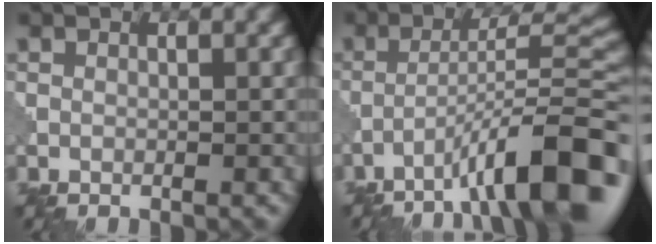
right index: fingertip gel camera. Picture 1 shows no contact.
{"total": 10.8, "force": [-6.2, 1.6, 8.8], "torque": [-0.125, 0.025, -0.096]}